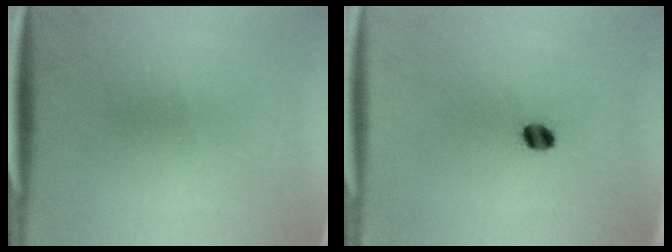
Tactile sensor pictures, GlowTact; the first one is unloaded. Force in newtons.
{"total": 2.8}